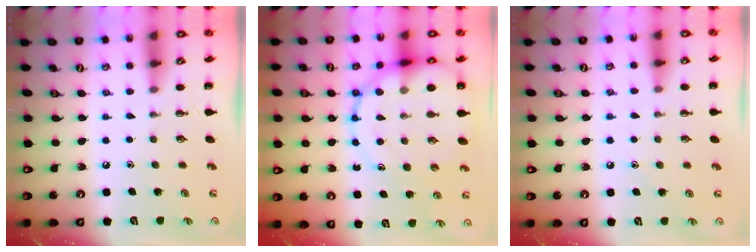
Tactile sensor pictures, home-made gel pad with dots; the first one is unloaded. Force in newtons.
{"total": 17.9, "press": 17.6, "slide": 3.0}
{"total": 7.8, "press": 7.4, "slide": 2.6}